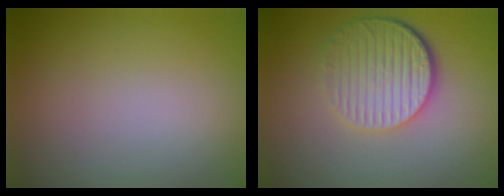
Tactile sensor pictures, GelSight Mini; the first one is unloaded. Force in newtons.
{"total": 5.6, "press": 4.1, "slide": 3.8}